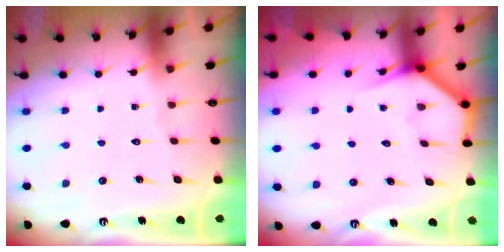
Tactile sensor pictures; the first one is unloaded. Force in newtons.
{"total": 4.7, "press": 4.7, "slide": 0.3}